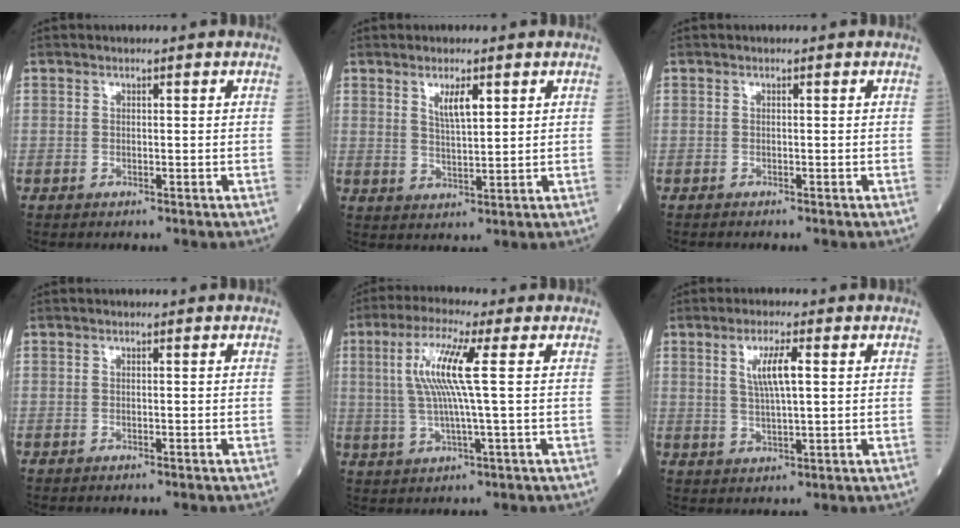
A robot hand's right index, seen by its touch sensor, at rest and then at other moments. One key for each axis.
{"total": 4.1, "fx": 2.1, "fy": 1.1, "fz": 3.4, "tx": -0.063, "ty": 0.000, "tz": 0.040}
{"total": 0.7, "fx": -0.7, "fy": 0.0, "fz": 0.2, "tx": 0.001, "ty": 0.001, "tz": -0.012}
{"total": 0.9, "fx": -0.8, "fy": -0.1, "fz": 0.4, "tx": -0.006, "ty": 0.001, "tz": -0.011}
{"total": 8.9, "fx": 1.7, "fy": -0.5, "fz": 8.7, "tx": -0.186, "ty": 0.008, "tz": 0.033}
{"total": 5.8, "fx": 1.5, "fy": 0.7, "fz": 5.5, "tx": -0.107, "ty": 0.005, "tz": 0.030}